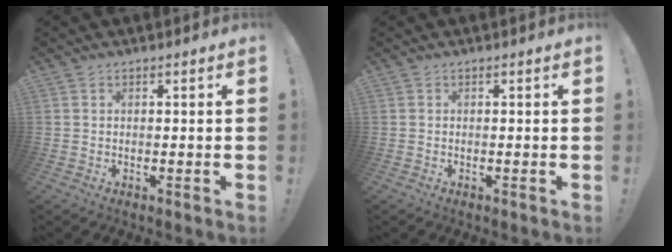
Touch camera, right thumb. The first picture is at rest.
{"total": 0.0}